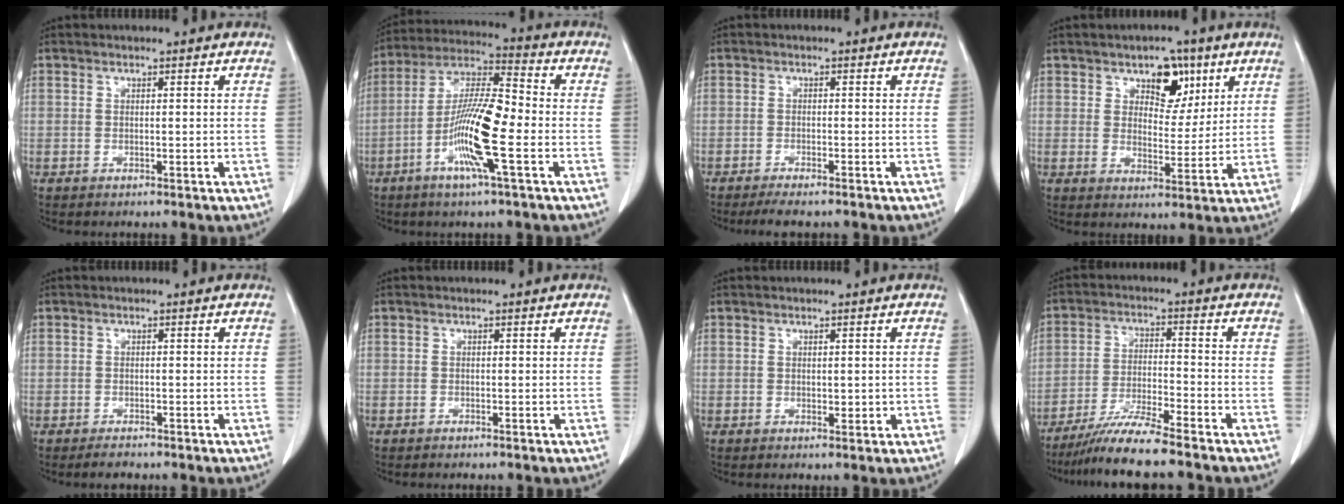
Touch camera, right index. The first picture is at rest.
{"total": 13.2, "force": [-4.0, 1.0, 12.6], "torque": [-0.246, -0.002, -0.082]}
{"total": 3.5, "force": [-2.9, 0.5, 1.8], "torque": [-0.024, -0.007, -0.040]}
{"total": 6.9, "force": [3.7, 4.2, 4.0], "torque": [-0.050, 0.008, 0.058]}
{"total": 1.5, "force": [-1.2, 0.6, 0.5], "torque": [-0.012, -0.001, -0.017]}
{"total": 0.0}
{"total": 1.4, "force": [0.1, 0.8, 1.2], "torque": [-0.017, -0.004, 0.005]}
{"total": 8.4, "force": [-7.1, -0.8, 4.4], "torque": [-0.082, -0.025, -0.132]}